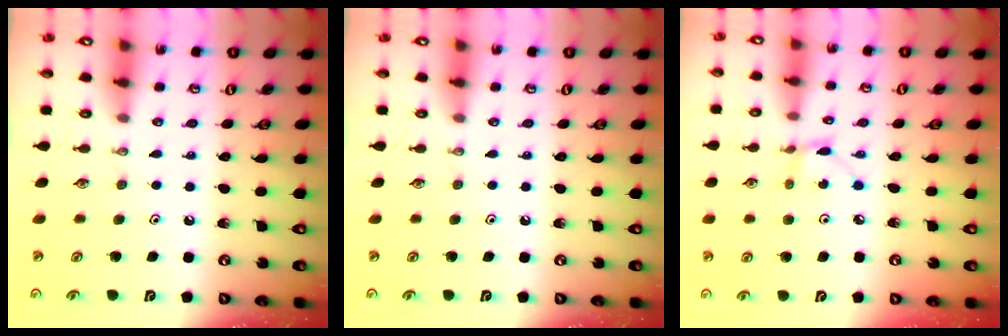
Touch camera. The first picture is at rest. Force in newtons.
{"total": 0.0}
{"total": 2.2, "press": 2.2, "slide": 0.1}